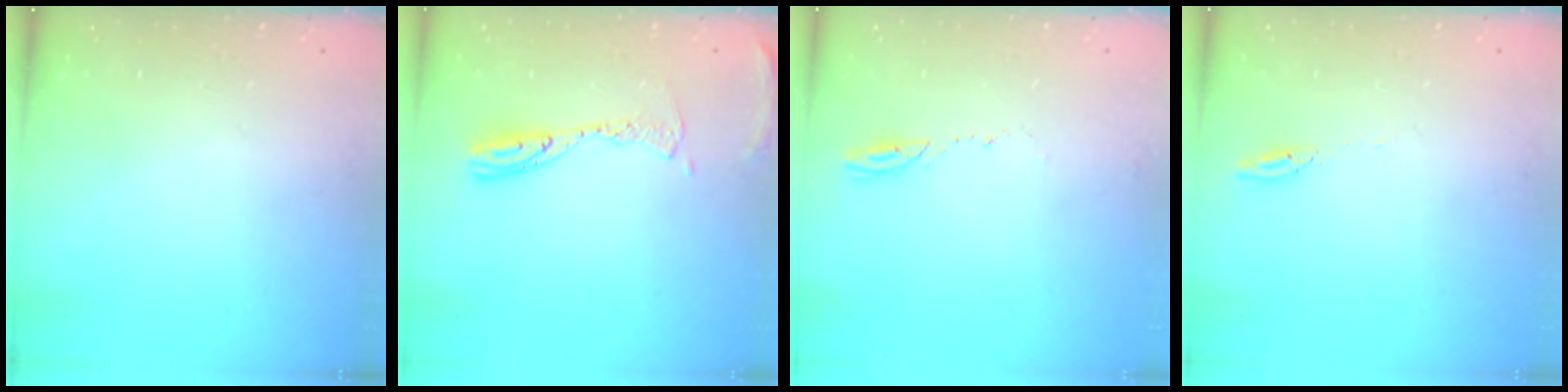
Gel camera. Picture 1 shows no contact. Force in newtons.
{"total": 9.5, "press": 9.4, "slide": 0.9}
{"total": 2.6, "press": 2.6, "slide": 0.3}
{"total": 2.7, "press": 2.7, "slide": 0.2}